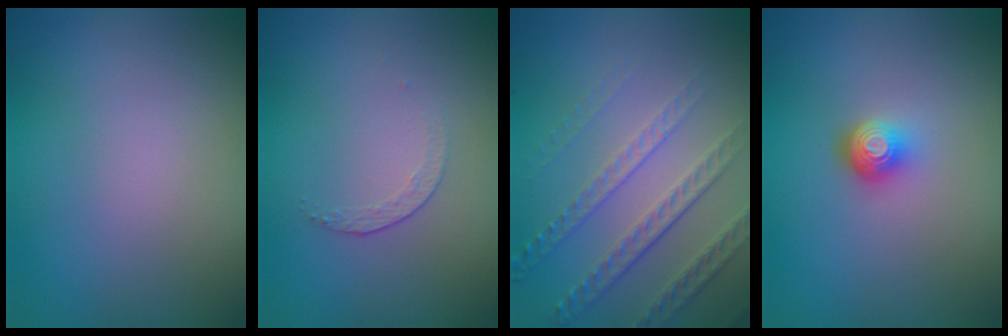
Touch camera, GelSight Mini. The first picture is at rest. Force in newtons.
{"total": 1.2, "press": 0.5, "slide": 1.1}
{"total": 4.8, "press": 3.4, "slide": 3.5}
{"total": 2.3, "press": 1.4, "slide": 1.8}